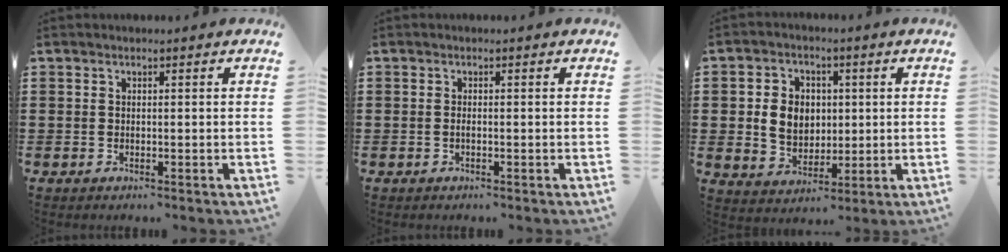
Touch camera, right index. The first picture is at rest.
{"total": 0.6, "force": [-0.2, 0.1, 0.5], "torque": [-0.010, -0.004, -0.004]}
{"total": 6.3, "force": [0.4, 5.3, 3.4], "torque": [-0.081, 0.010, 0.002]}